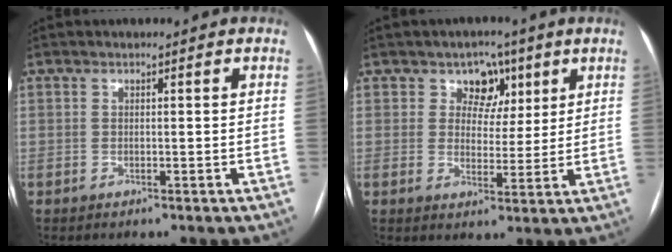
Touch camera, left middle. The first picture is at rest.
{"total": 5.2, "force": [2.7, 4.2, 1.6], "torque": [-0.012, 0.009, 0.042]}